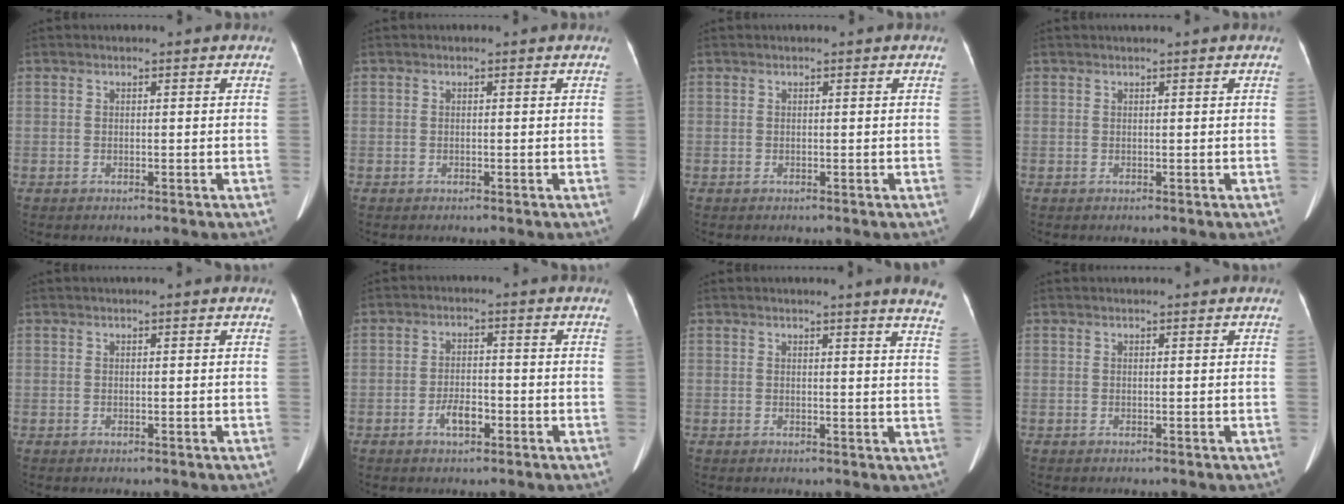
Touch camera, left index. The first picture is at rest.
{"total": 0.0}
{"total": 0.0}
{"total": 1.0, "force": [0.8, -0.2, 0.5], "torque": [-0.008, 0.011, 0.019]}
{"total": 0.0}
{"total": 3.4, "force": [-1.8, 1.5, 2.5], "torque": [-0.047, 0.003, -0.031]}
{"total": 8.0, "force": [7.1, -0.8, 3.6], "torque": [-0.035, -0.044, 0.050]}
{"total": 0.5, "force": [0.5, 0.0, 0.2], "torque": [-0.006, 0.007, 0.010]}